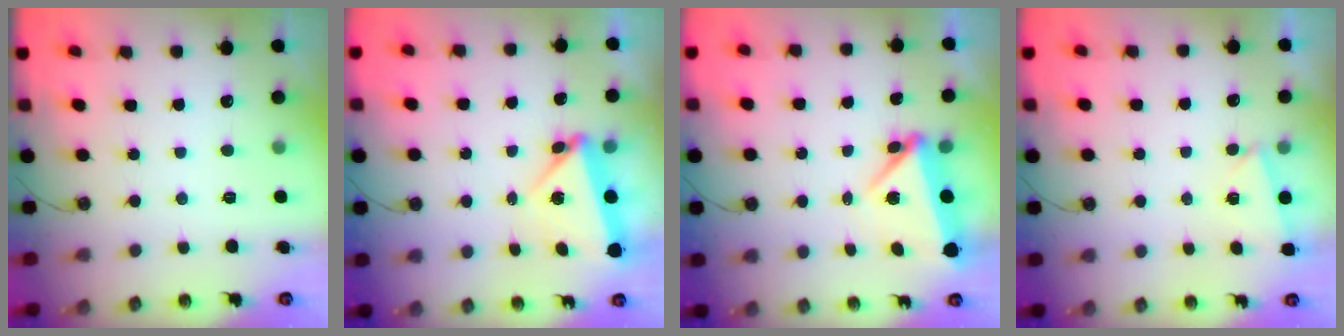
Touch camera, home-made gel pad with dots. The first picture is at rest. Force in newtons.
{"total": 6.7, "press": 6.6, "slide": 0.9}
{"total": 7.3, "press": 7.2, "slide": 0.5}
{"total": 2.9, "press": 2.1, "slide": 2.0}